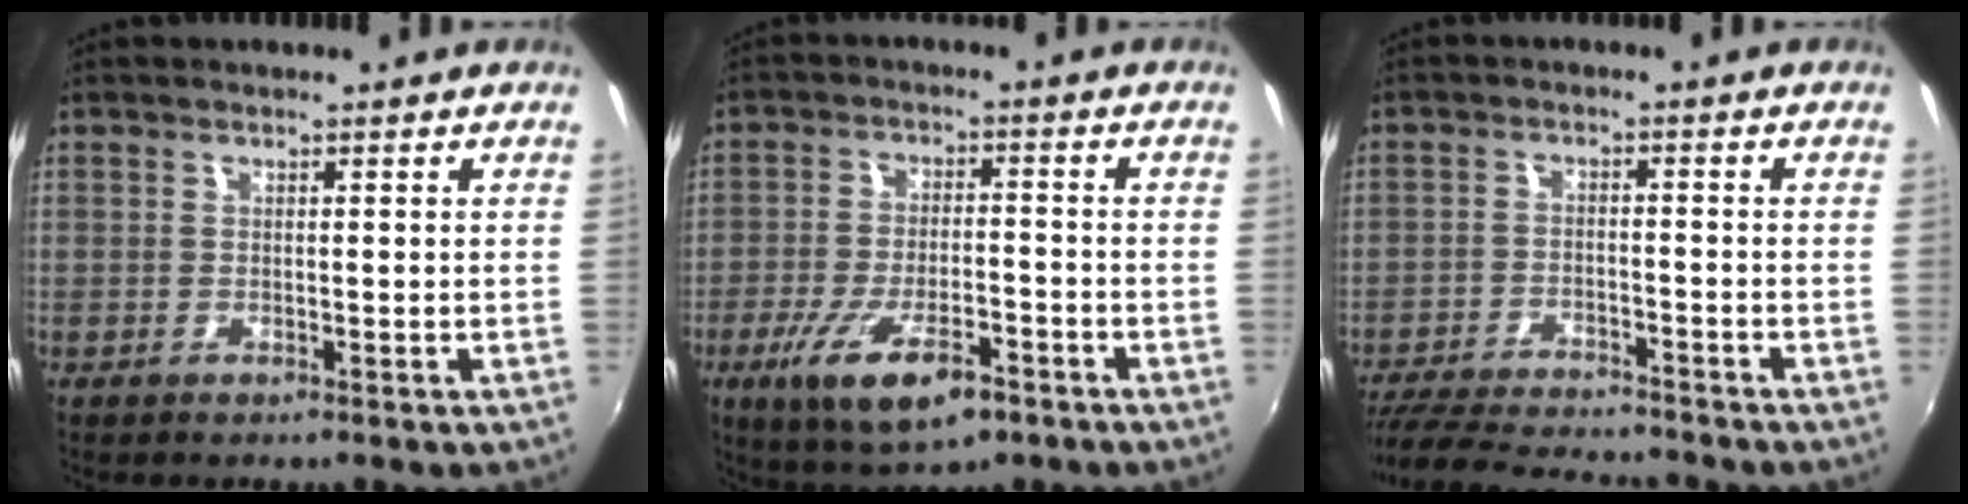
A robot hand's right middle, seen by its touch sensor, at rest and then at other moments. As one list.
[{"total": 12.4, "force": [-6.9, 4.2, 9.4], "torque": [-0.195, -0.033, -0.115]}, {"total": 15.3, "force": [-13.8, 2.5, 6.3], "torque": [-0.142, -0.025, -0.222]}]